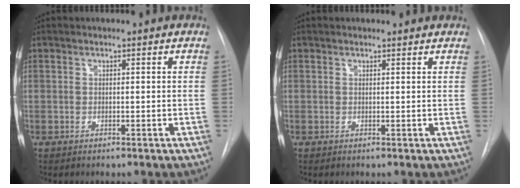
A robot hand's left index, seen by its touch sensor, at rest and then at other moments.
{"total": 1.9, "force": [1.8, 0.5, 0.3], "torque": [-0.011, 0.010, 0.017]}